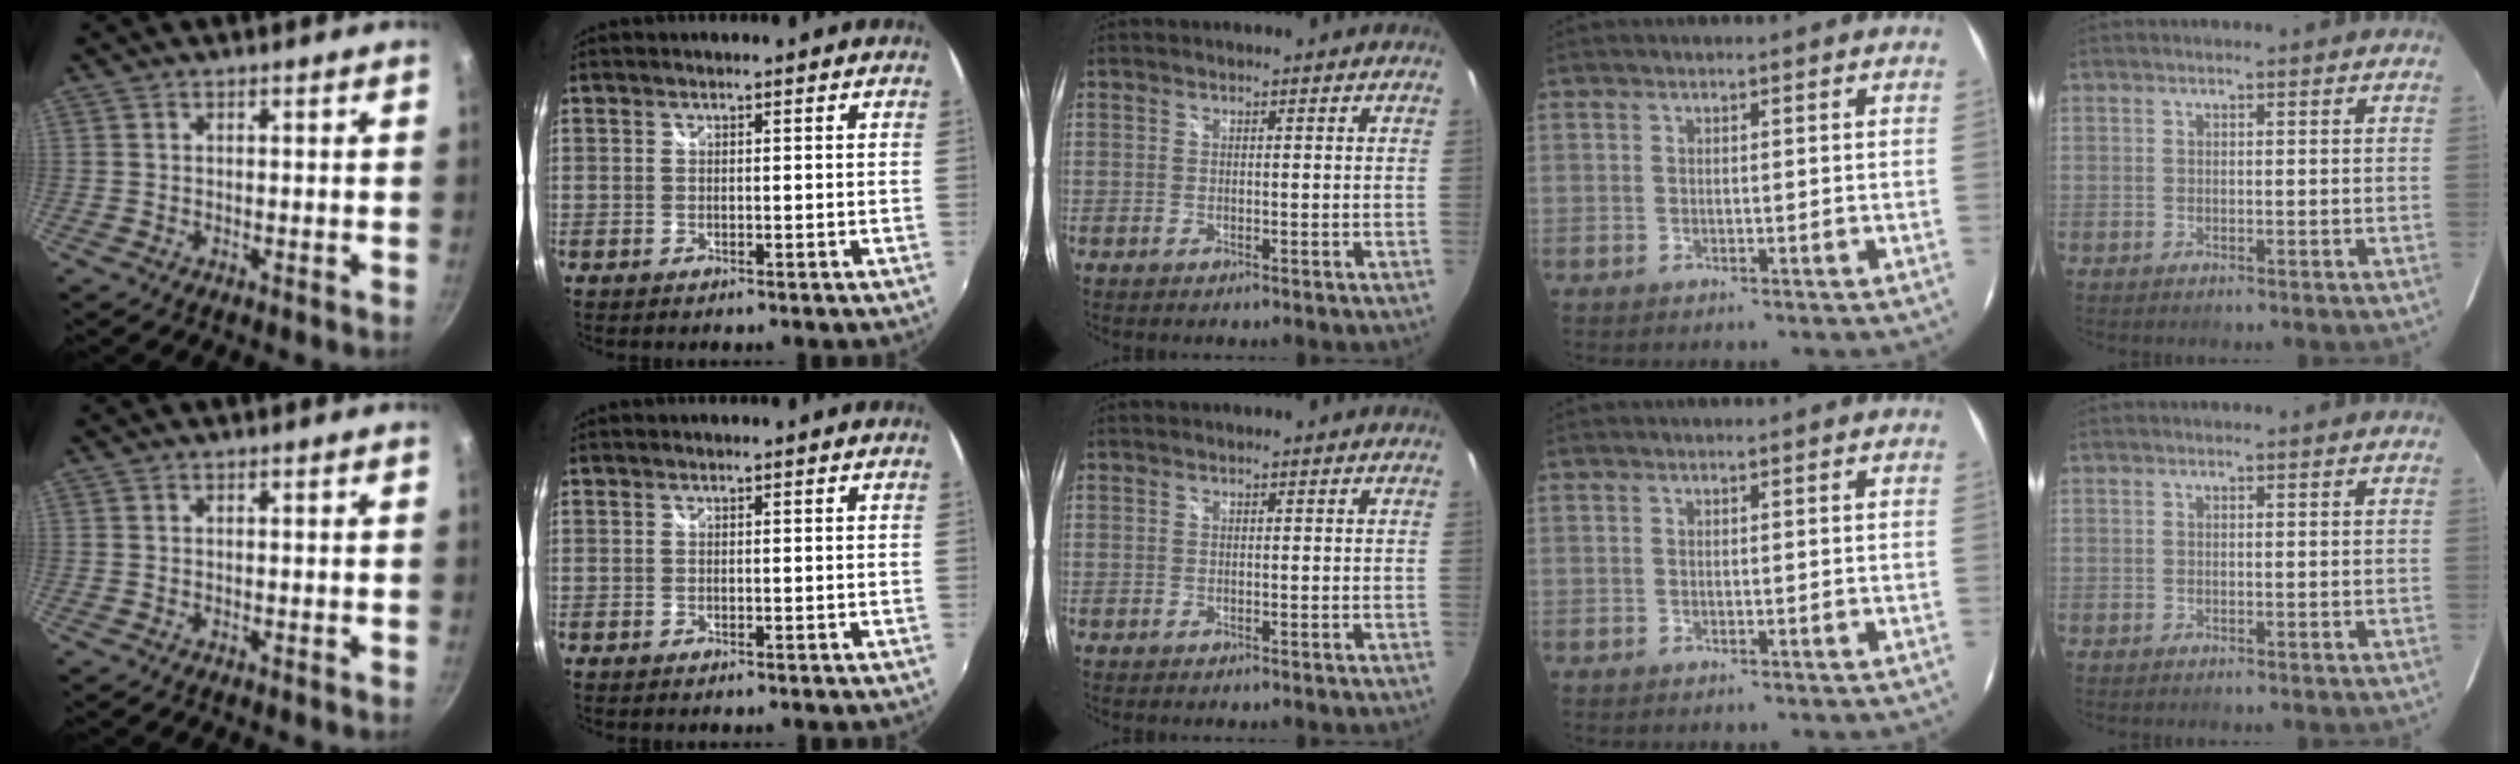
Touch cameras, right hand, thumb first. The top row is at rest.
{}